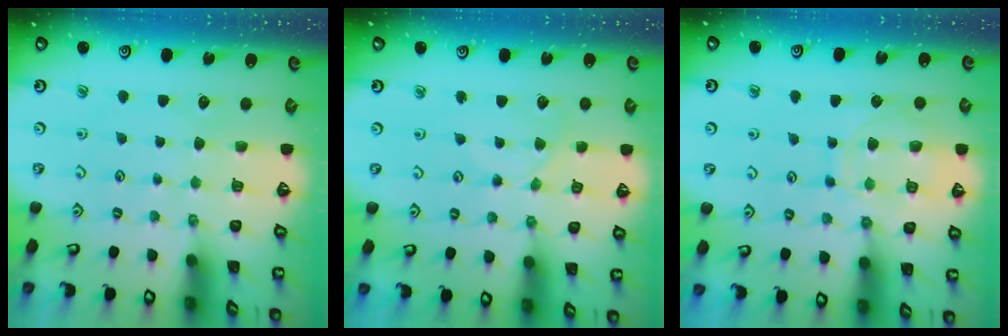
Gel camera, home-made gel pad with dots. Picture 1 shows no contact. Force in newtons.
{"total": 1.5, "press": 1.5, "slide": 0.4}
{"total": 12.2, "press": 12.1, "slide": 1.1}